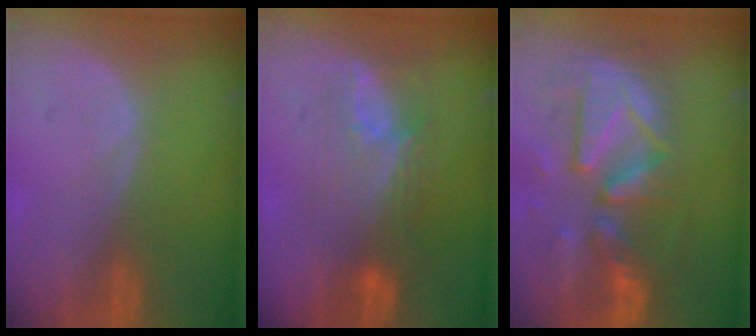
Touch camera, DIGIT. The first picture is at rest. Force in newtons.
{"total": 7.5, "press": 7.4, "slide": 1.4}
{"total": 13.0, "press": 11.3, "slide": 6.4}